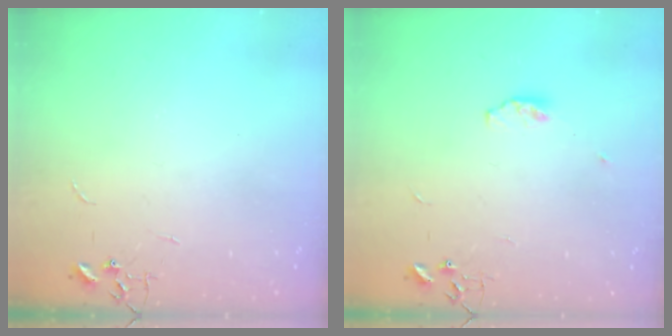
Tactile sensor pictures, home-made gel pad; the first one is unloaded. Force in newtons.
{"total": 3.6, "press": 3.5, "slide": 0.8}